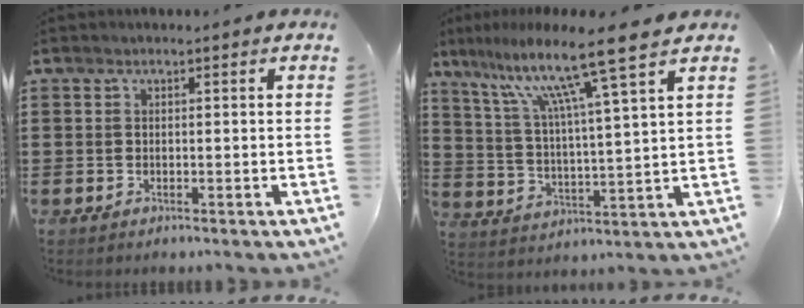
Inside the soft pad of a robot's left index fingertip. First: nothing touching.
{"total": 12.0, "force": [8.5, -0.1, 8.4], "torque": [-0.181, -0.040, 0.132]}